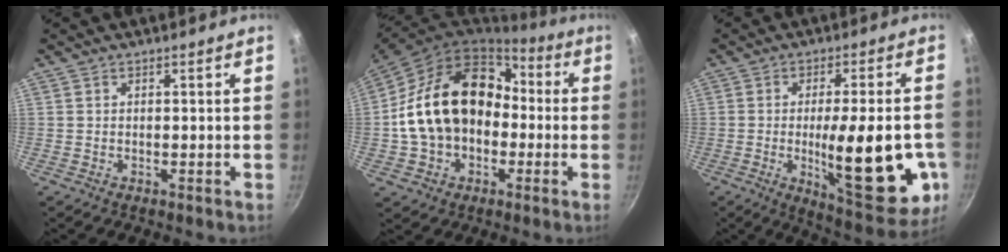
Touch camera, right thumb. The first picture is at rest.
{"total": 21.7, "force": [-0.5, 16.1, 14.4], "torque": [-0.239, 0.066, -0.006]}
{"total": 21.2, "force": [-4.3, 6.5, 19.8], "torque": [-0.253, -0.005, -0.051]}